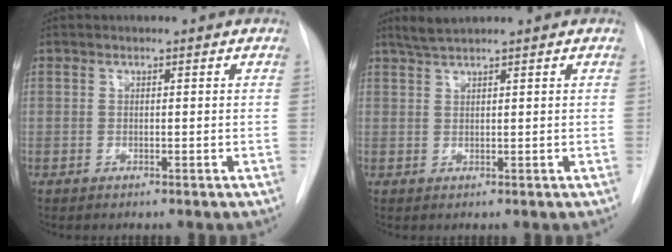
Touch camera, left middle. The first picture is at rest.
{"total": 2.5, "force": [2.2, -0.3, 1.1], "torque": [-0.026, 0.007, 0.046]}